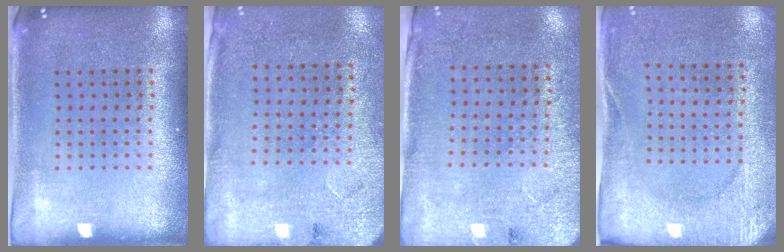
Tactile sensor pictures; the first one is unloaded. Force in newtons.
{"total": 2.6, "press": 2.1, "slide": 1.5}
{"total": 2.6, "press": 2.2, "slide": 1.4}
{"total": 2.7, "press": 2.3, "slide": 1.3}